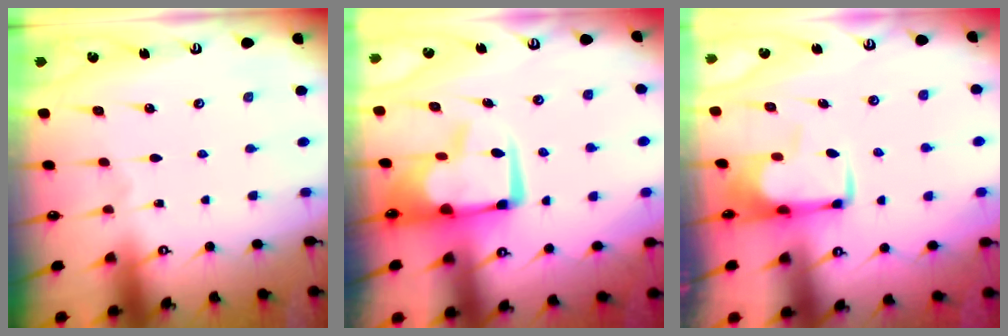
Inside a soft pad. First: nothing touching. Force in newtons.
{"total": 6.5, "press": 6.4, "slide": 1.2}
{"total": 1.2, "press": 1.0, "slide": 0.5}